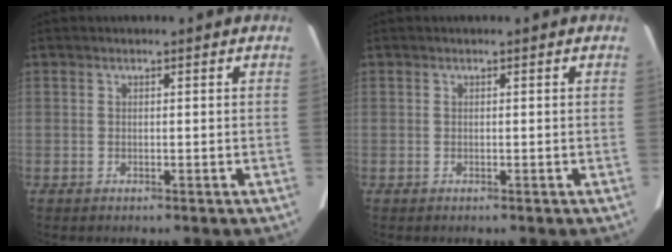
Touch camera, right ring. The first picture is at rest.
{"total": 0.0}